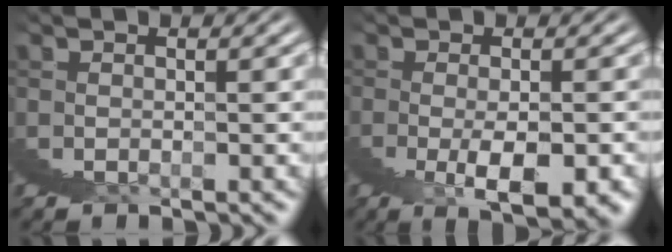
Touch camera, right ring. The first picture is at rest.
{"total": 3.0, "force": [0.2, -1.0, 2.9], "torque": [-0.032, 0.015, 0.003]}